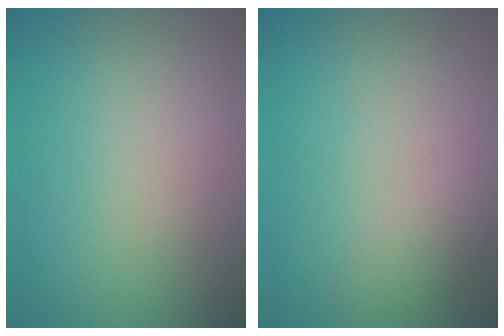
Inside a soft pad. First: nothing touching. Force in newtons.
{"total": 1.9, "press": 1.9, "slide": 0.2}